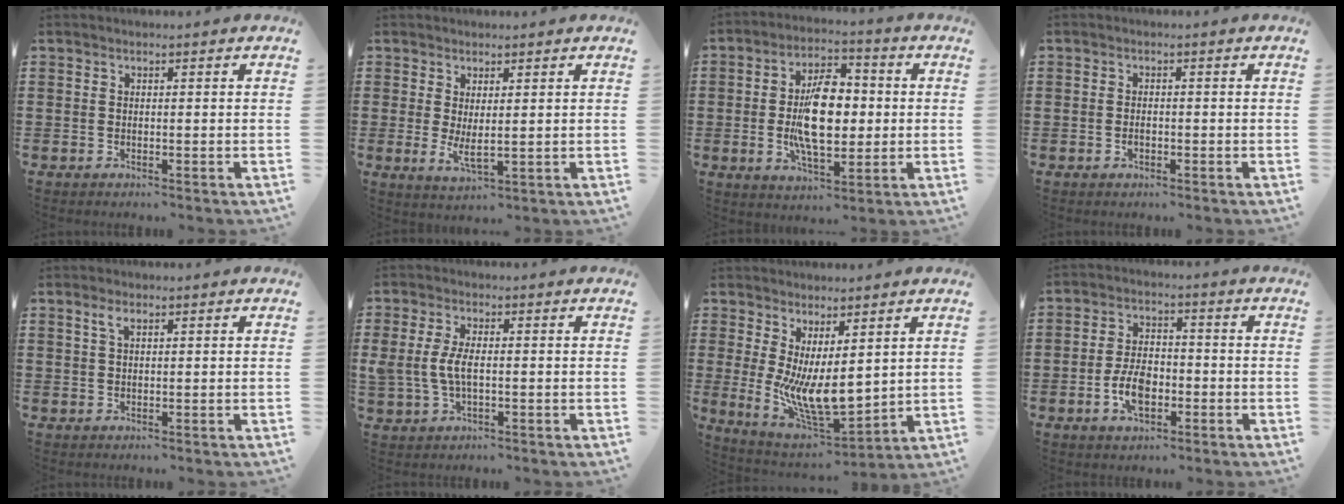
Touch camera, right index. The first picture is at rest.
{"total": 3.4, "force": [0.9, 1.1, 3.0], "torque": [-0.066, -0.004, 0.016]}
{"total": 11.3, "force": [-0.2, 5.5, 9.8], "torque": [-0.188, 0.003, -0.010]}
{"total": 1.2, "force": [-0.4, 0.6, 0.9], "torque": [-0.018, 0.000, -0.007]}
{"total": 1.6, "force": [0.9, 0.3, 1.4], "torque": [-0.029, 0.004, 0.015]}
{"total": 4.7, "force": [-0.2, 2.2, 4.1], "torque": [-0.107, -0.006, -0.012]}
{"total": 8.8, "force": [0.4, 3.5, 8.1], "torque": [-0.165, -0.030, 0.014]}
{"total": 6.5, "force": [-2.0, 3.7, 5.0], "torque": [-0.114, 0.005, -0.041]}